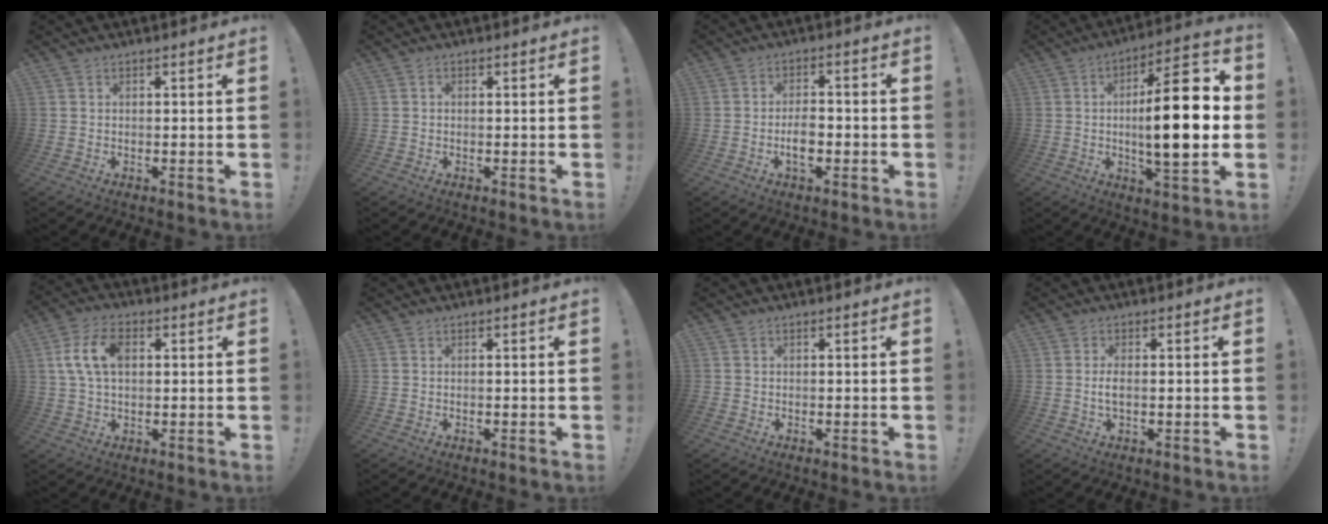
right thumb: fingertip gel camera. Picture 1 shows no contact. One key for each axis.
{"total": 0.6, "fx": -0.5, "fy": 0.3, "fz": 0.2, "tx": -0.004, "ty": 0.001, "tz": -0.009}
{"total": 5.7, "fx": -1.8, "fy": 3.2, "fz": 4.3, "tx": -0.065, "ty": 0.005, "tz": -0.036}
{"total": 20.5, "fx": 0.3, "fy": 5.4, "fz": 19.8, "tx": -0.312, "ty": -0.005, "tz": -0.006}
{"total": 10.4, "fx": 2.0, "fy": 6.4, "fz": 8.0, "tx": -0.153, "ty": 0.005, "tz": 0.036}
{"total": 0.0}
{"total": 0.7, "fx": -0.4, "fy": 0.6, "fz": 0.1, "tx": 0.000, "ty": 0.002, "tz": -0.008}
{"total": 2.9, "fx": -0.2, "fy": 1.2, "fz": 2.6, "tx": -0.060, "ty": 0.000, "tz": -0.009}